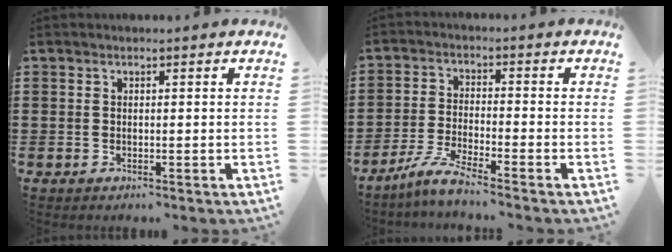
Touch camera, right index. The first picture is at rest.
{"total": 5.1, "force": [-4.3, -0.3, 2.6], "torque": [-0.071, -0.018, -0.087]}